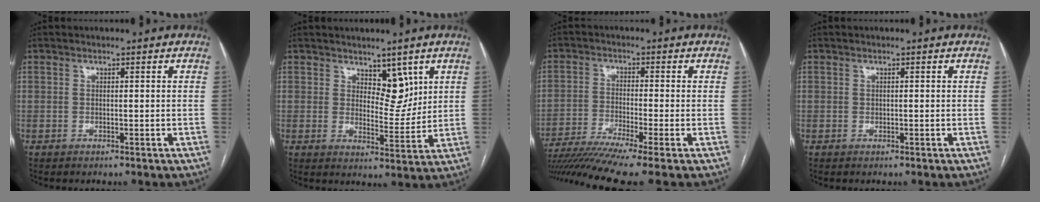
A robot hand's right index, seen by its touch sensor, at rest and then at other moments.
{"total": 5.3, "force": [3.1, 2.6, 3.3], "torque": [-0.041, -0.007, 0.053]}
{"total": 11.5, "force": [-9.2, -1.8, 6.7], "torque": [-0.105, -0.027, -0.150]}
{"total": 0.0}